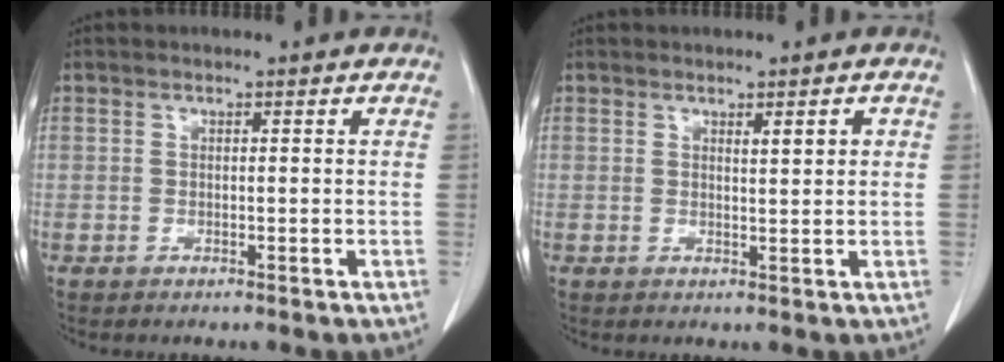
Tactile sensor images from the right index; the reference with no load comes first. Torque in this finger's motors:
{"motor_torque": [0.13, 0.18, 0.03, 0.00]}